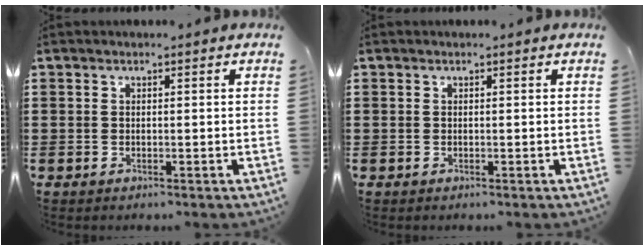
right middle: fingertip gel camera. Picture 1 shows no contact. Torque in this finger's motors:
{"motor_torque": [0.07, -0.27, -0.01, -0.01]}